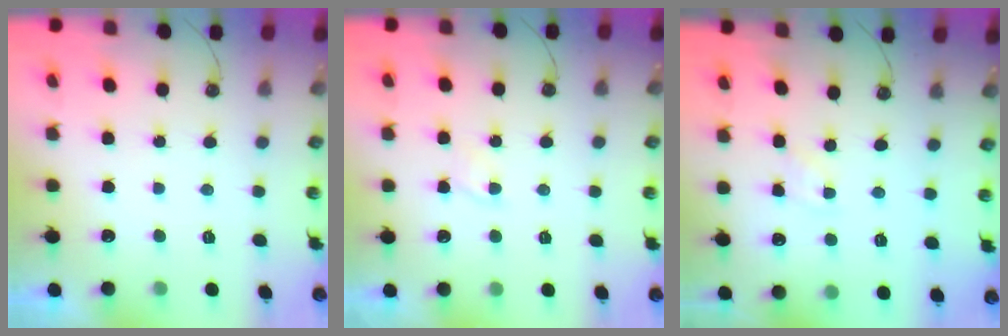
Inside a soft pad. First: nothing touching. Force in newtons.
{"total": 3.5, "press": 3.5, "slide": 0.4}
{"total": 2.3, "press": 2.2, "slide": 0.4}